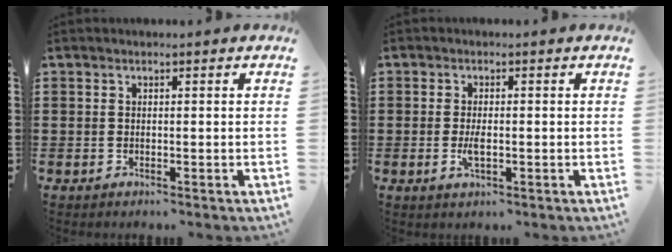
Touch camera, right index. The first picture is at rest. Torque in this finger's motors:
{"motor_torque": [1.63, 0.50, 0.49, 0.10]}